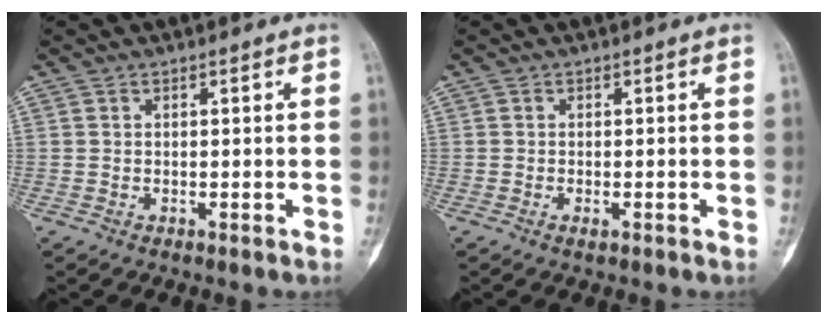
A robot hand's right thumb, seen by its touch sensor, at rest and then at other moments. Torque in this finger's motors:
{"motor_torque": [-0.42, -0.28, 0.05, 0.22, 0.04]}